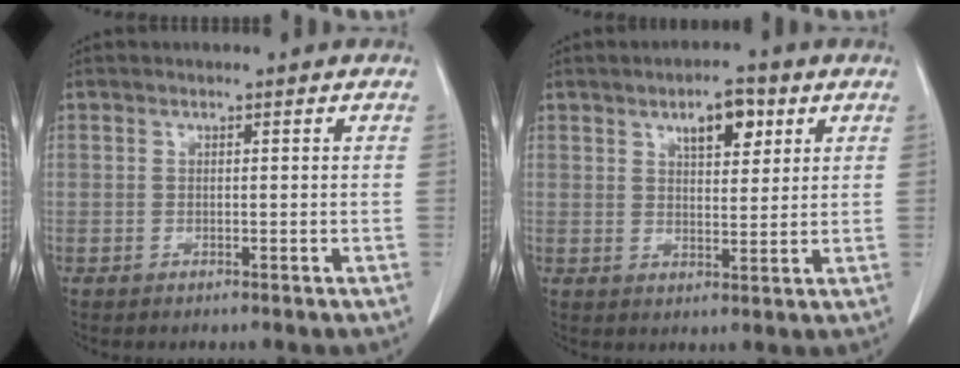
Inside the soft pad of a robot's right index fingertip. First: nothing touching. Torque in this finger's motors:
{"motor_torque": [0.20, 0.19, 0.28, 0.04]}